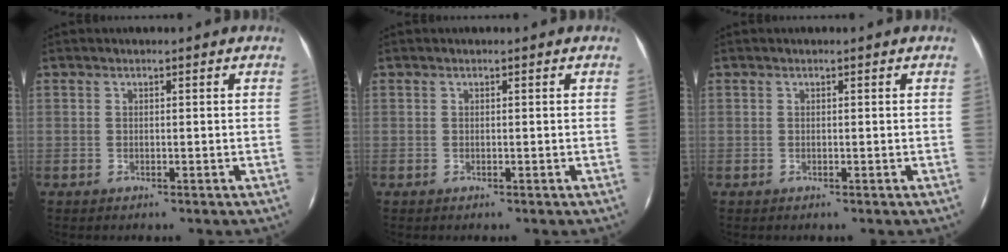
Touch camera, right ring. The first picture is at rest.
{"total": 0.0}
{"total": 0.0}